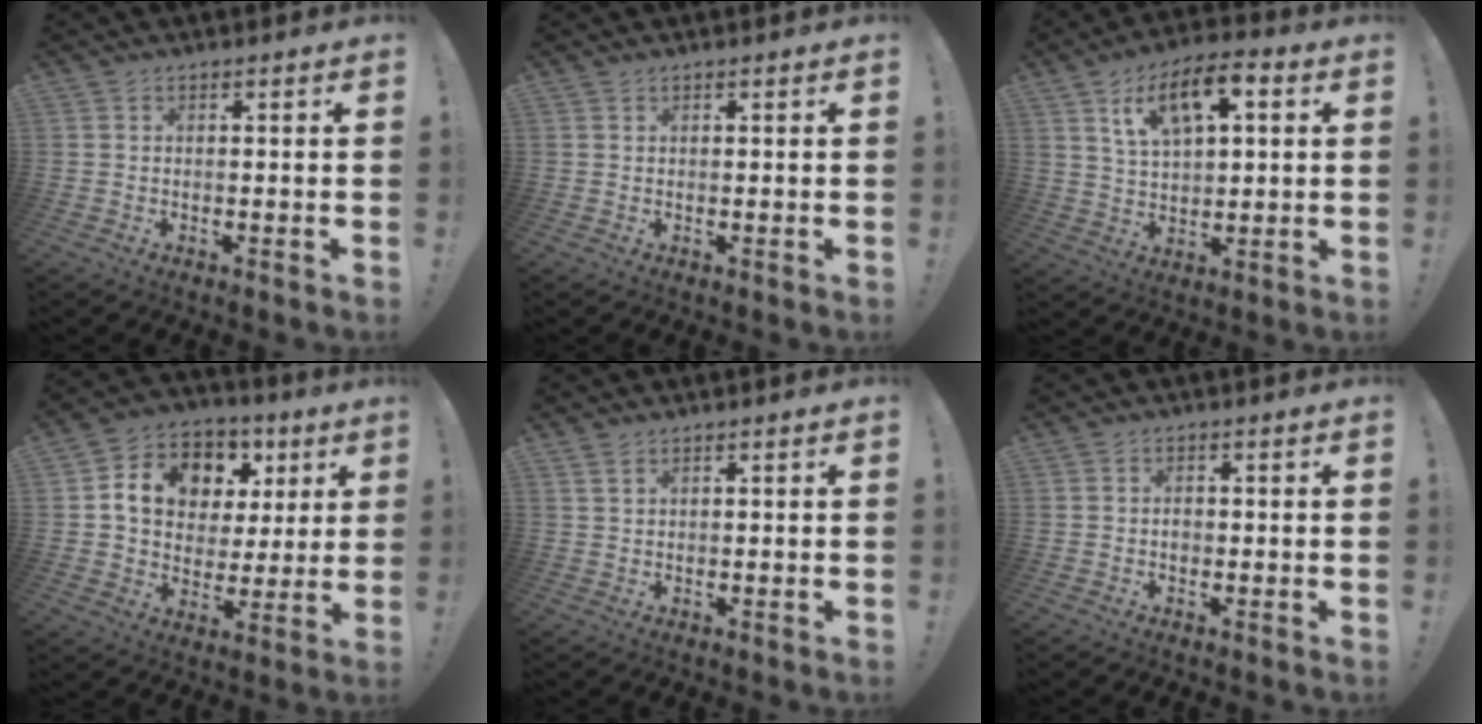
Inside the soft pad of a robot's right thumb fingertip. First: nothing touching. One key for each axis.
{"total": 0.0}
{"total": 13.1, "fx": 5.9, "fy": 6.4, "fz": 9.8, "tx": -0.154, "ty": -0.007, "tz": 0.103}
{"total": 13.6, "fx": 5.1, "fy": 10.6, "fz": 6.9, "tx": -0.100, "ty": -0.020, "tz": 0.098}
{"total": 1.8, "fx": 1.2, "fy": 0.8, "fz": 1.1, "tx": -0.023, "ty": -0.001, "tz": 0.023}
{"total": 1.4, "fx": -0.6, "fy": 1.1, "fz": 0.6, "tx": -0.010, "ty": 0.002, "tz": -0.013}